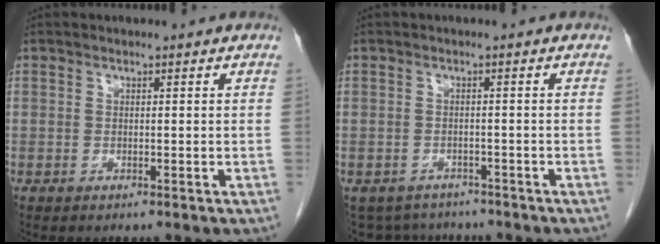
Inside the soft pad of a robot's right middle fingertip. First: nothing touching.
{"total": 6.4, "force": [-5.6, 3.1, 0.4], "torque": [-0.009, 0.004, -0.073]}